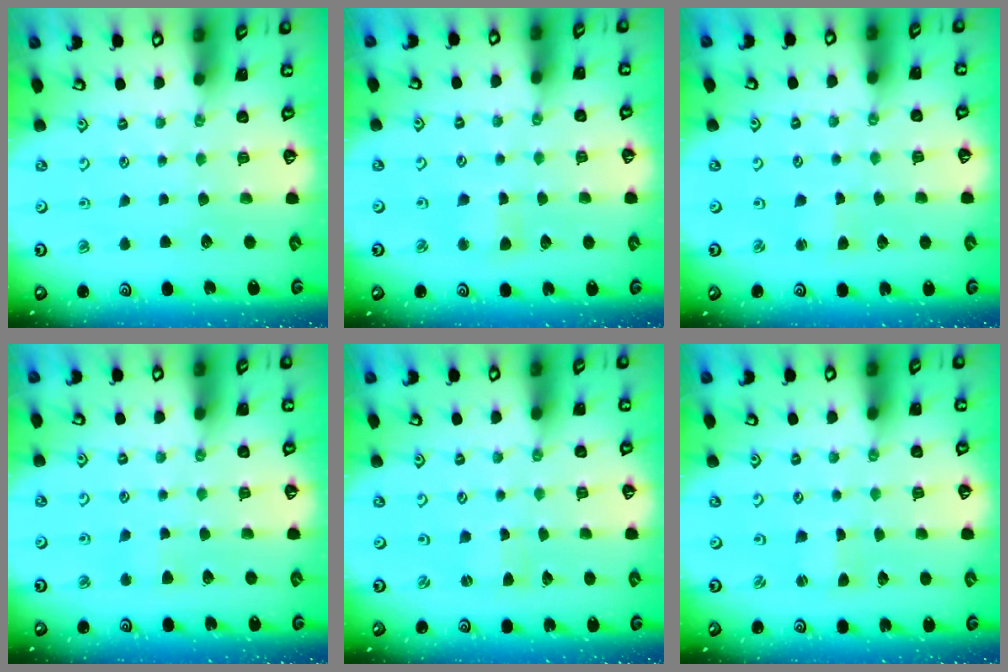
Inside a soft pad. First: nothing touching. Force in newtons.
{"total": 4.3, "press": 4.3, "slide": 0.5}
{"total": 1.5, "press": 1.4, "slide": 0.2}
{"total": 3.3, "press": 3.3, "slide": 0.5}
{"total": 0.5, "press": 0.5, "slide": 0.1}
{"total": 0.0}